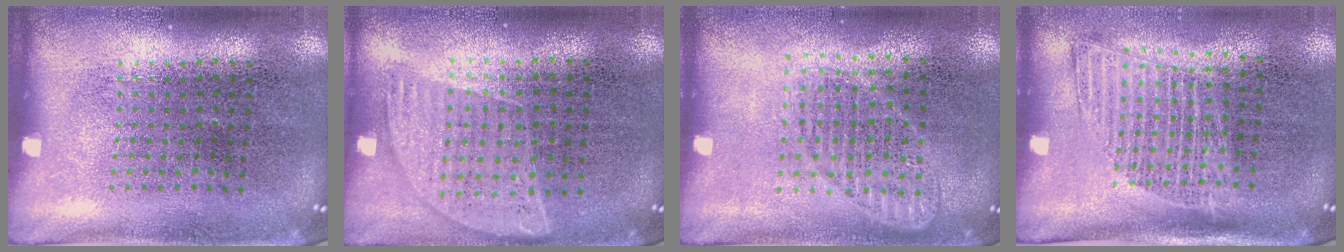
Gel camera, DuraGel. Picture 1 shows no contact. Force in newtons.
{"total": 0.9, "press": 0.8, "slide": 0.4}
{"total": 1.3, "press": 1.3, "slide": 0.4}
{"total": 1.3, "press": 1.1, "slide": 0.7}